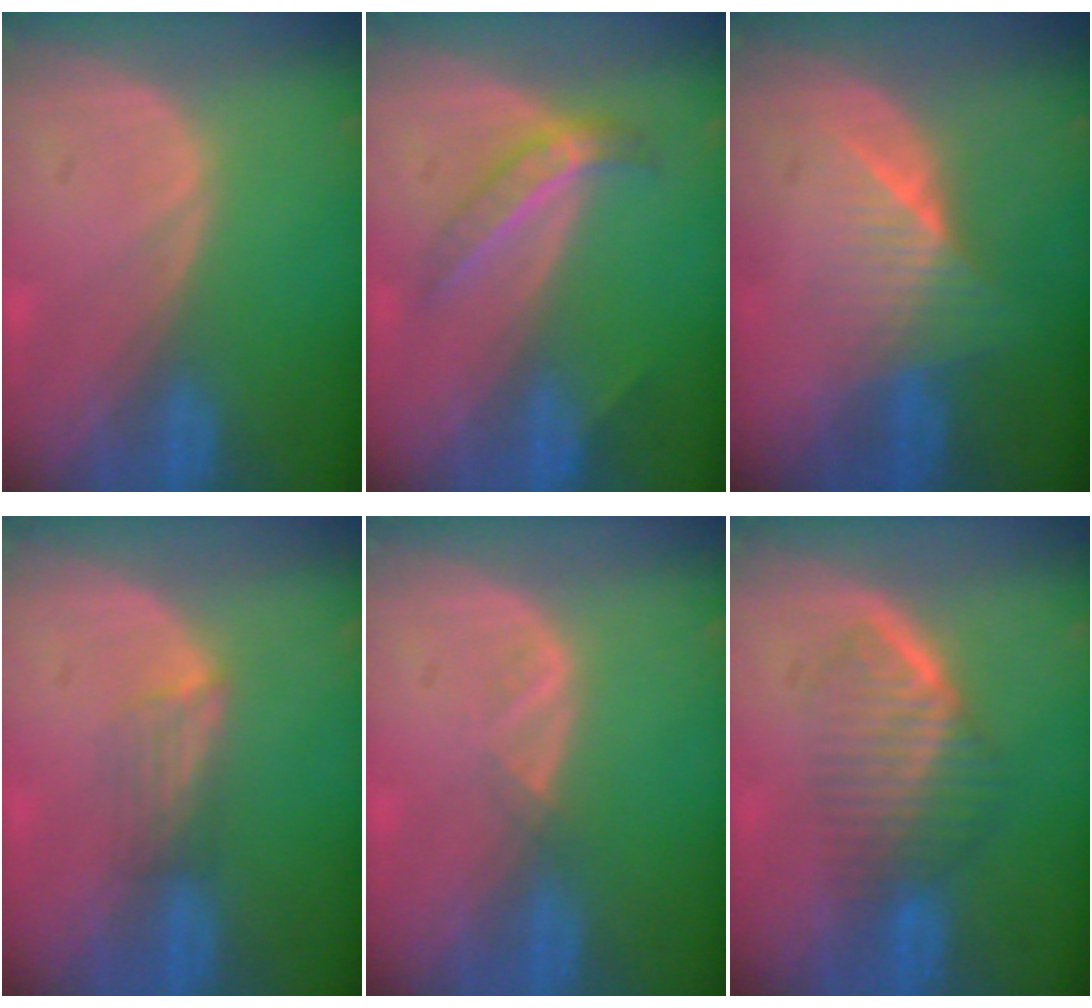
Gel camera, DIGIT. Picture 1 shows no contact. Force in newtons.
{"total": 4.1, "press": 4.1, "slide": 0.3}
{"total": 6.0, "press": 5.4, "slide": 2.7}
{"total": 2.8, "press": 2.5, "slide": 1.4}
{"total": 1.3, "press": 1.2, "slide": 0.7}
{"total": 6.6, "press": 5.9, "slide": 3.1}